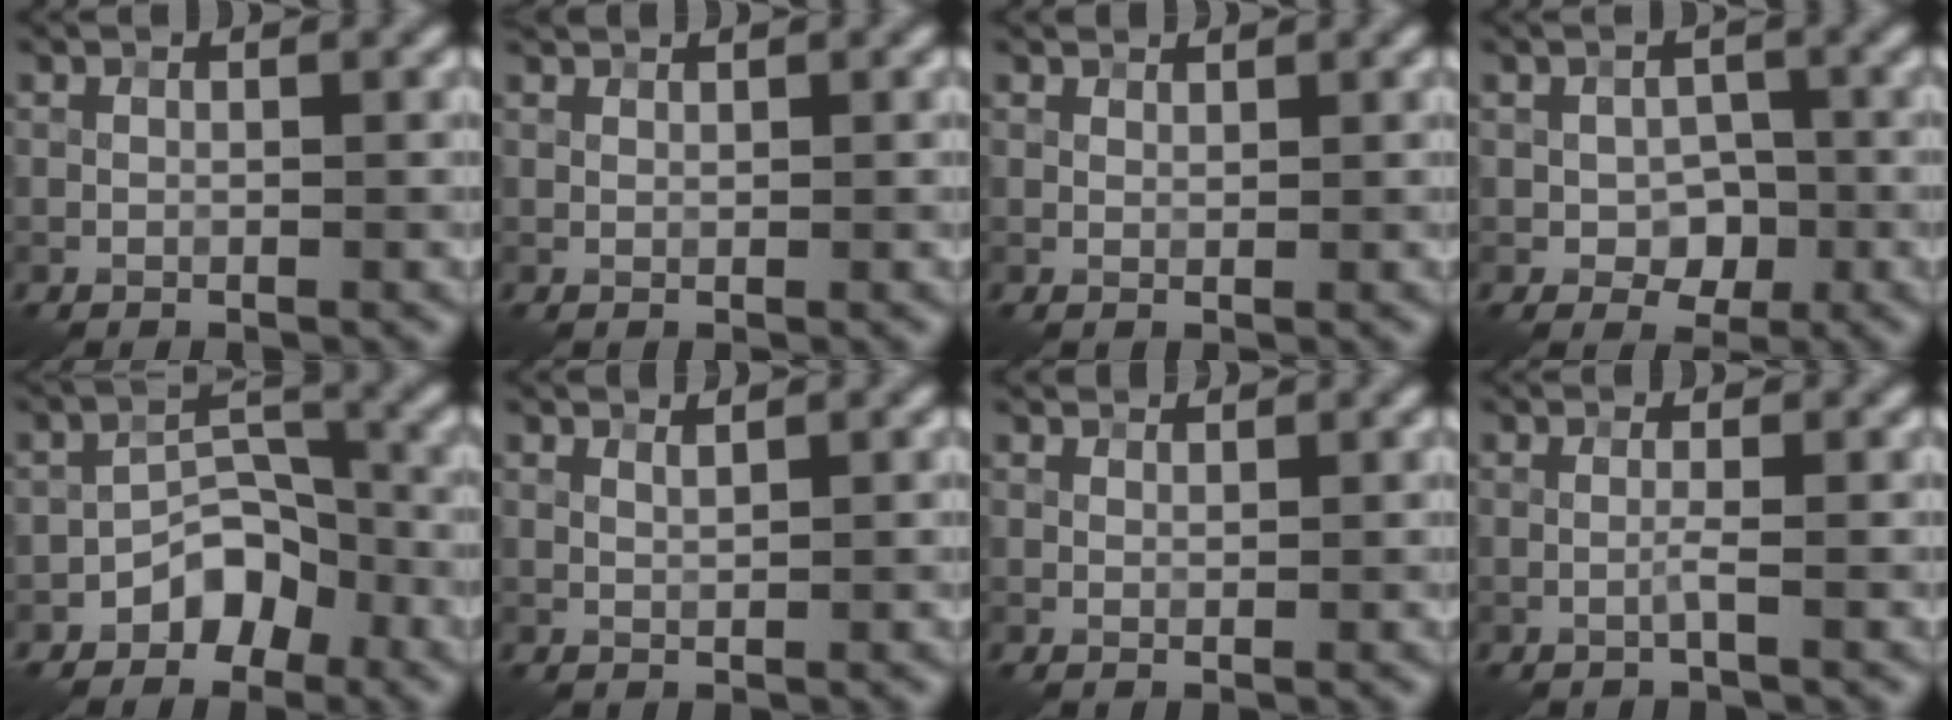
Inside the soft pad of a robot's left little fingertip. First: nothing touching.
{"total": 0.8, "force": [0.8, 0.1, 0.1], "torque": [-0.005, 0.004, 0.018]}
{"total": 1.3, "force": [1.2, 0.5, 0.3], "torque": [-0.009, 0.002, 0.019]}
{"total": 2.9, "force": [-0.6, 2.2, 1.8], "torque": [-0.024, -0.002, -0.012]}
{"total": 4.5, "force": [-2.8, 2.8, 2.3], "torque": [-0.023, 0.011, -0.050]}
{"total": 0.8, "force": [0.7, 0.0, 0.3], "torque": [-0.006, 0.001, 0.014]}
{"total": 1.6, "force": [1.5, 0.5, 0.4], "torque": [-0.015, 0.003, 0.021]}
{"total": 0.8, "force": [-0.2, -0.1, 0.8], "torque": [-0.017, 0.001, -0.010]}